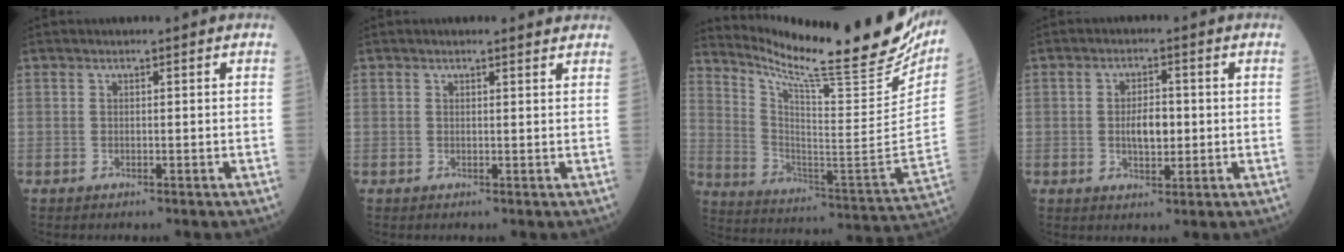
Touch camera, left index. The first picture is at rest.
{"total": 2.2, "force": [2.1, 0.3, 0.6], "torque": [-0.015, 0.002, 0.019]}
{"total": 27.2, "force": [23.2, 1.3, 14.2], "torque": [-0.240, -0.088, 0.331]}
{"total": 4.3, "force": [-0.1, 1.9, 3.9], "torque": [-0.071, 0.001, 0.000]}